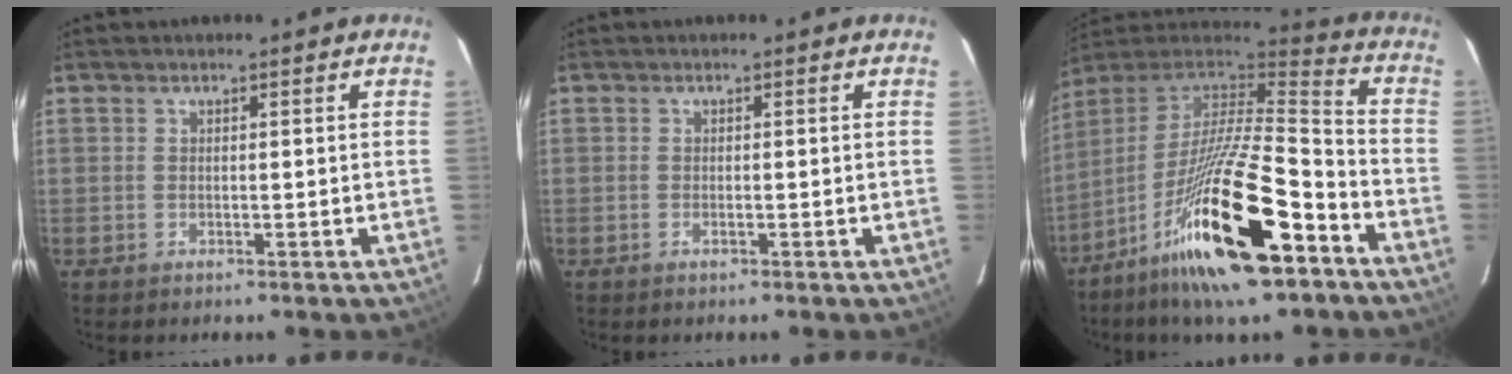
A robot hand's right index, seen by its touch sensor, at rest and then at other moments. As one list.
[{"total": 0.6, "force": [-0.3, 0.0, 0.5], "torque": [-0.011, -0.001, -0.004]}, {"total": 24.5, "force": [-13.3, 3.7, 20.2], "torque": [-0.363, -0.035, -0.234]}]